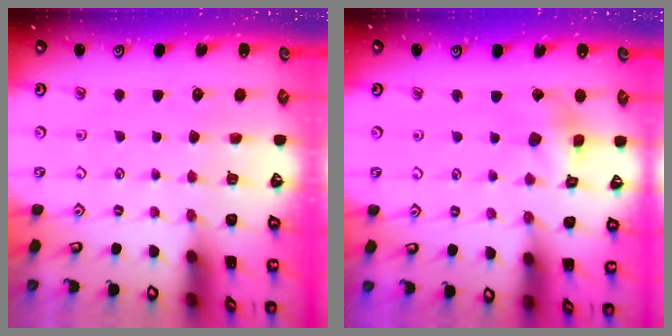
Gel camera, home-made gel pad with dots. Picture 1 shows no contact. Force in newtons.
{"total": 5.8, "press": 5.8, "slide": 0.5}